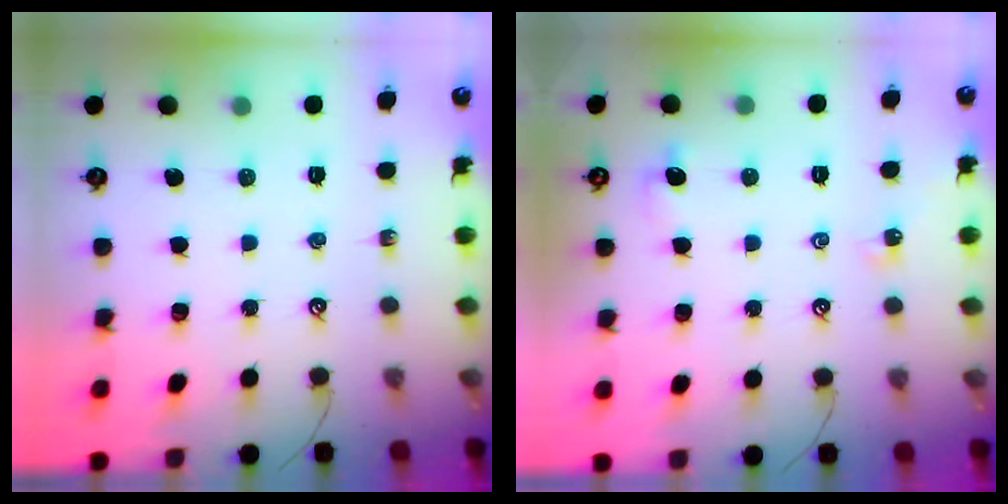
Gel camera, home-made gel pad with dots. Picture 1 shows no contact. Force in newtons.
{"total": 3.2, "press": 3.2, "slide": 0.5}